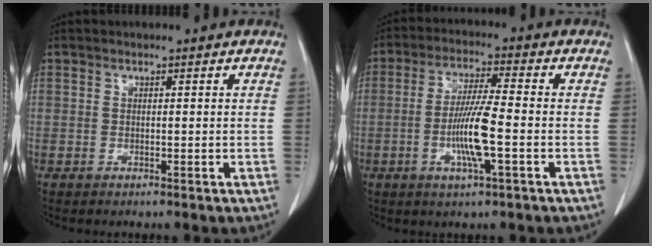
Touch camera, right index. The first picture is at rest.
{"total": 8.6, "force": [-2.1, 0.3, 8.3], "torque": [-0.161, -0.006, -0.041]}